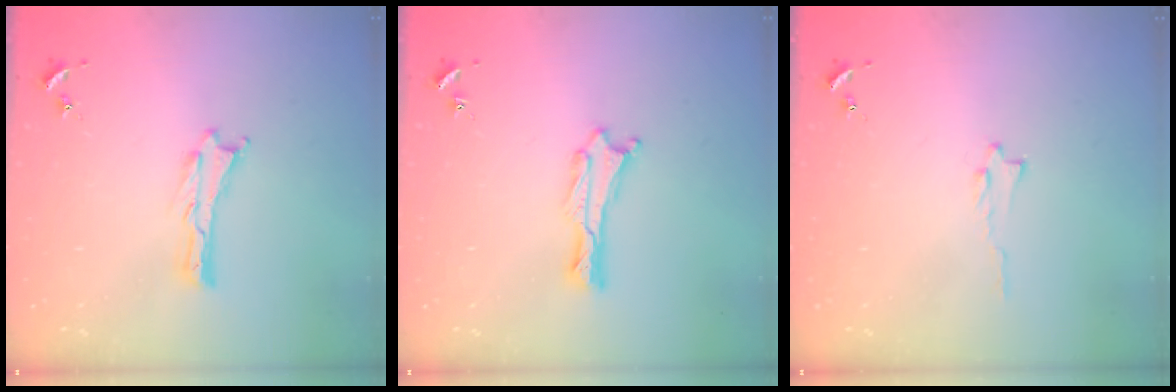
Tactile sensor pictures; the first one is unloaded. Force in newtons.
{"total": 0.8, "press": 0.7, "slide": 0.2}
{"total": 0.6, "press": 0.6, "slide": 0.1}